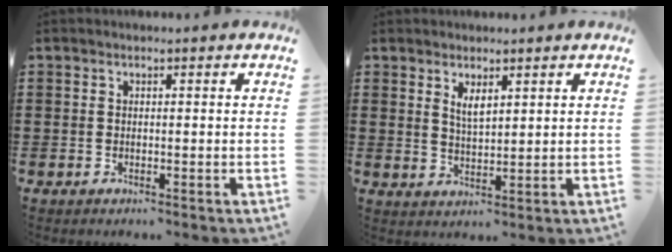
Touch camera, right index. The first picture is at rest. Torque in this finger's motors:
{"motor_torque": [0.08, -0.02, 0.12, 0.03]}